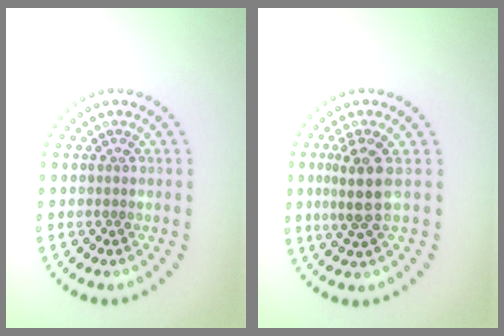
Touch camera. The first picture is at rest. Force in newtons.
{"total": 3.4, "press": 2.8, "slide": 1.8}